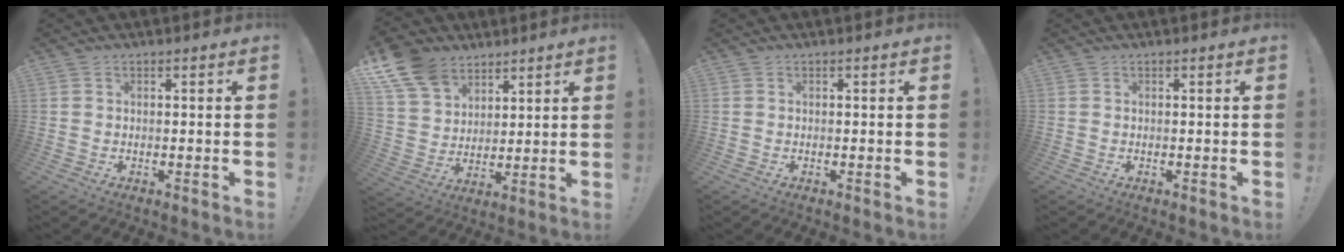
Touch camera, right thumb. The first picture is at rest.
{"total": 13.8, "force": [9.3, 8.8, 5.1], "torque": [-0.102, -0.052, 0.181]}
{"total": 0.0}
{"total": 0.0}